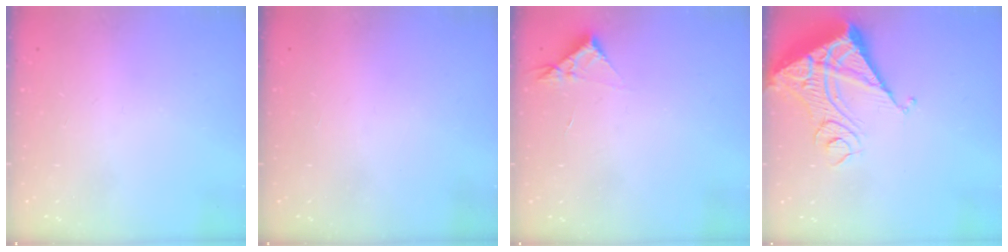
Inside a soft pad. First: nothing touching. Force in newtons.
{"total": 1.5, "press": 1.5, "slide": 0.1}
{"total": 3.1, "press": 3.1, "slide": 0.5}
{"total": 13.8, "press": 13.7, "slide": 1.9}